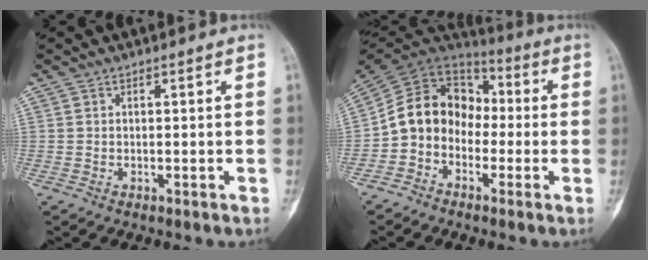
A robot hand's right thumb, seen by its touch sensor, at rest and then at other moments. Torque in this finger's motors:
{"motor_torque": [0.55, 0.56, 1.31, -0.41, 0.11]}